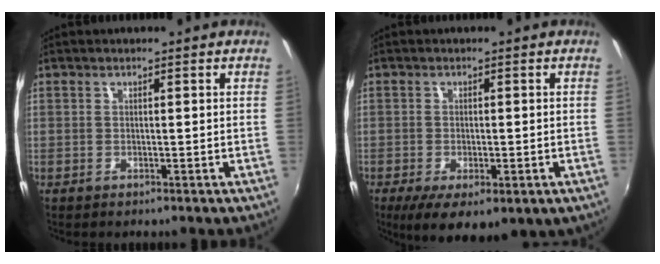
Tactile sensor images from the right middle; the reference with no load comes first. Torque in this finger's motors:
{"motor_torque": [1.26, -0.88, 0.27, 0.14]}